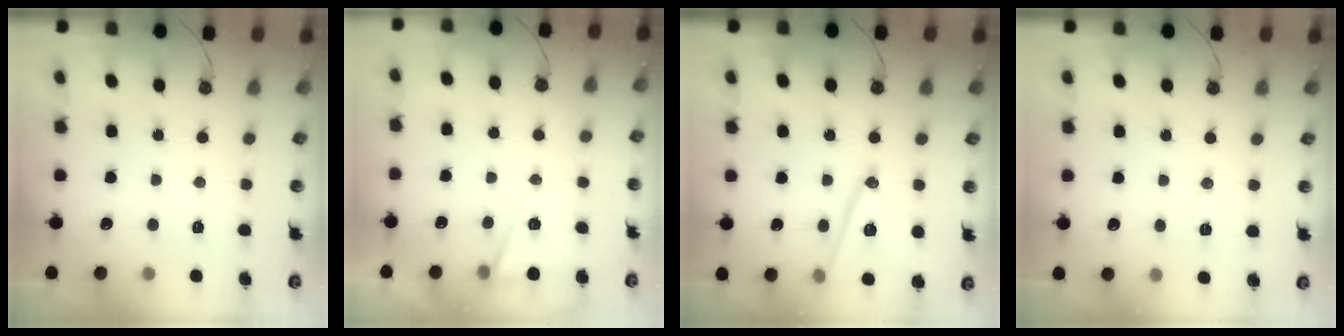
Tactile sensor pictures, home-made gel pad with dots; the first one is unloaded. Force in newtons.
{"total": 5.7, "press": 3.3, "slide": 4.6}
{"total": 13.8, "press": 13.3, "slide": 3.4}
{"total": 6.5, "press": 6.4, "slide": 1.3}